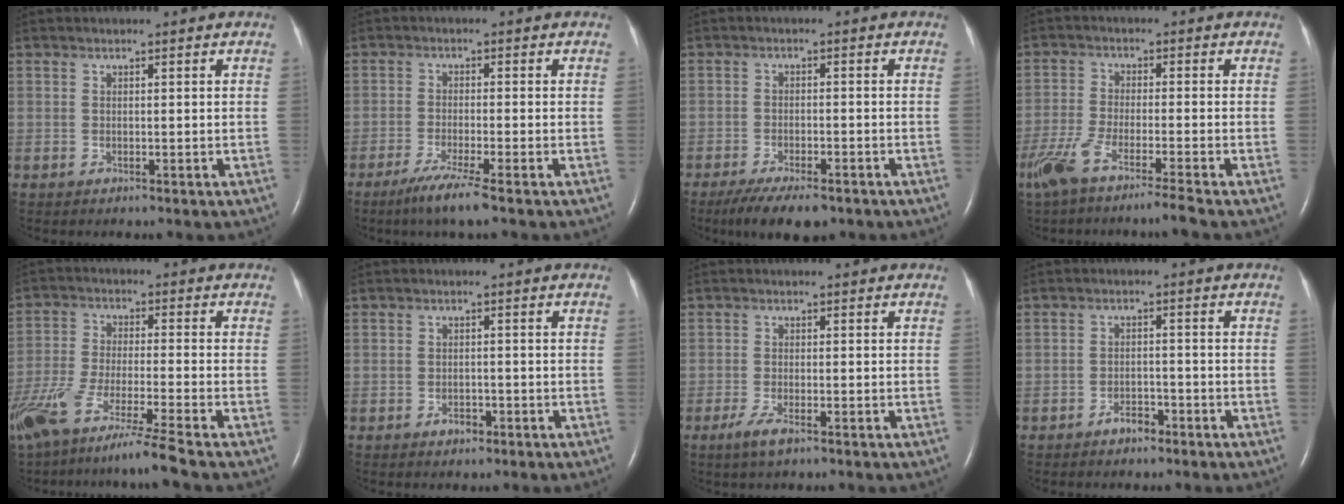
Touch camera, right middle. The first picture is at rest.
{"total": 5.3, "force": [-3.6, -0.6, 3.9], "torque": [-0.080, -0.017, -0.068]}
{"total": 8.7, "force": [-6.5, 2.6, 5.2], "torque": [-0.082, -0.013, -0.100]}
{"total": 8.2, "force": [-6.1, -0.6, 5.5], "torque": [-0.105, -0.024, -0.114]}
{"total": 14.4, "force": [-11.2, -1.3, 9.0], "torque": [-0.177, -0.053, -0.198]}
{"total": 1.7, "force": [-1.1, 1.0, 0.9], "torque": [-0.013, 0.003, -0.014]}
{"total": 2.8, "force": [-1.7, 0.5, 2.2], "torque": [-0.052, -0.006, -0.034]}
{"total": 2.5, "force": [-1.9, 1.1, 1.1], "torque": [-0.020, 0.004, -0.030]}